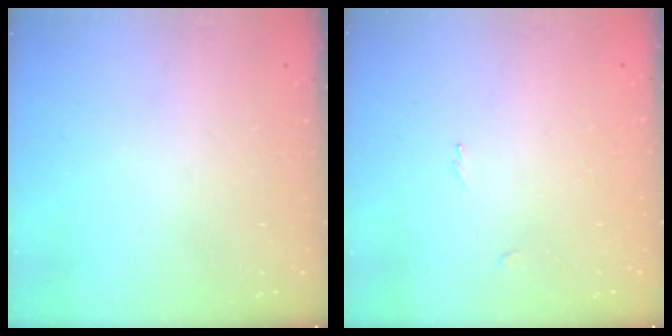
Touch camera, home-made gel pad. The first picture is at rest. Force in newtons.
{"total": 0.7, "press": 0.5, "slide": 0.4}